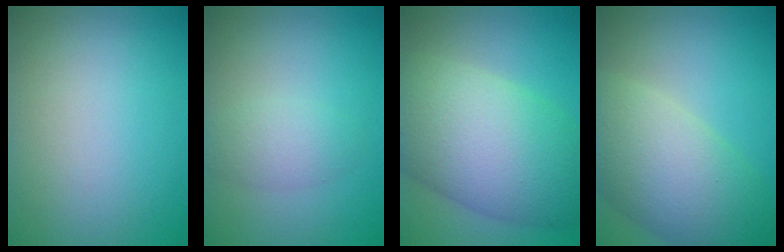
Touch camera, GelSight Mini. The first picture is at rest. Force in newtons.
{"total": 2.3, "press": 2.3, "slide": 0.1}
{"total": 12.3, "press": 12.3, "slide": 0.7}
{"total": 8.6, "press": 8.6, "slide": 0.4}